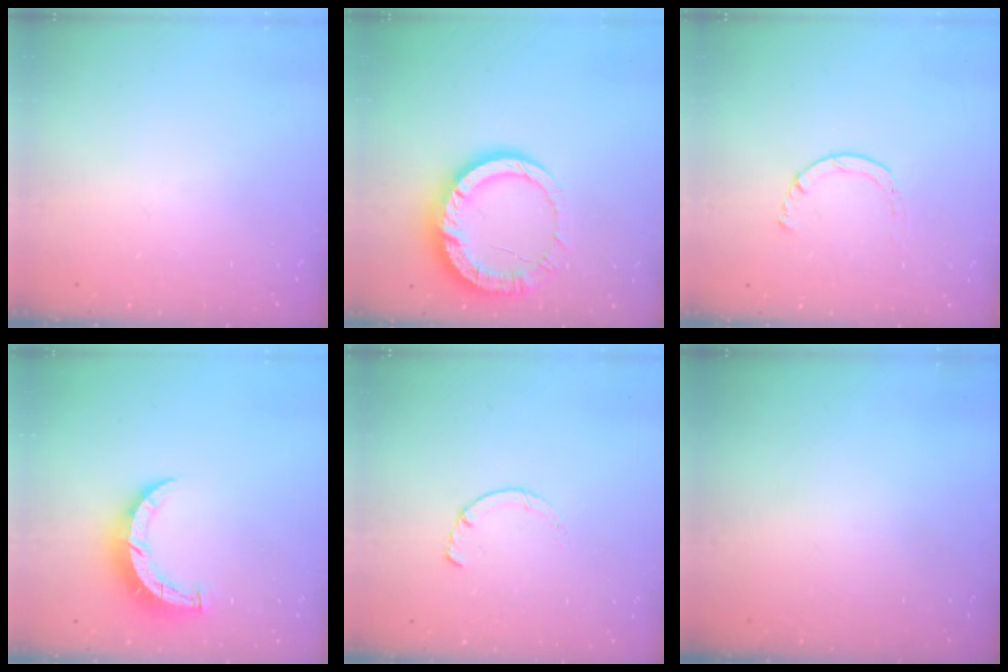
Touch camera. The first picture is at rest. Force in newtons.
{"total": 14.4, "press": 14.3, "slide": 1.4}
{"total": 2.0, "press": 1.9, "slide": 0.3}
{"total": 7.5, "press": 7.5, "slide": 0.5}
{"total": 1.8, "press": 1.7, "slide": 0.3}
{"total": 0.0}